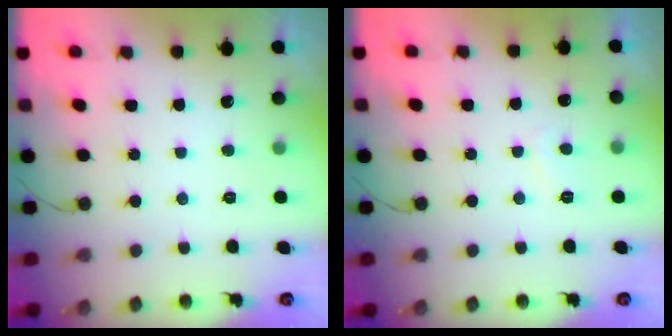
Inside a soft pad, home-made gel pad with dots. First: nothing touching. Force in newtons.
{"total": 1.1, "press": 1.0, "slide": 0.4}